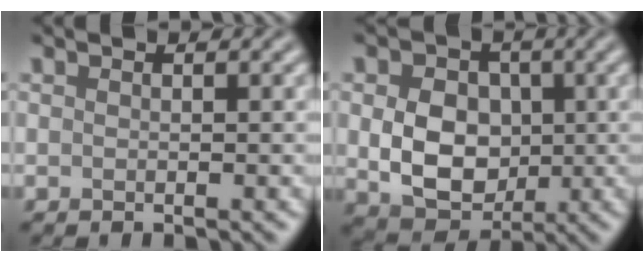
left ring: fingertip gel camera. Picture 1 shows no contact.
{"total": 6.9, "force": [0.0, 5.4, 4.3], "torque": [-0.080, -0.008, 0.002]}